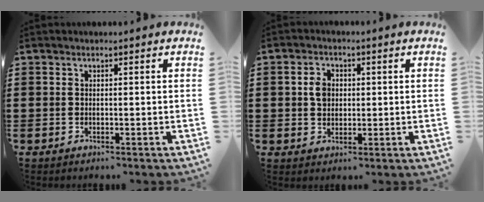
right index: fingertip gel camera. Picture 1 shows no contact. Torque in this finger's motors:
{"motor_torque": [0.10, -0.09, 0.36, 0.07]}